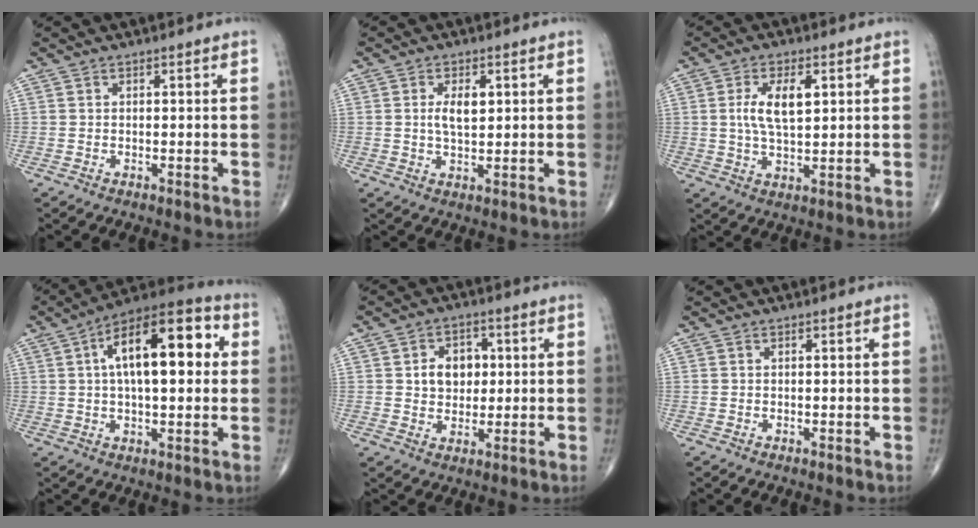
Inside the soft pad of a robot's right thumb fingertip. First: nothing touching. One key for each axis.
{"total": 4.5, "fx": 1.0, "fy": 2.2, "fz": 3.8, "tx": -0.064, "ty": -0.007, "tz": 0.018}
{"total": 7.6, "fx": 1.8, "fy": 3.3, "fz": 6.6, "tx": -0.124, "ty": -0.006, "tz": 0.033}
{"total": 19.0, "fx": 3.7, "fy": 8.3, "fz": 16.7, "tx": -0.233, "ty": 0.026, "tz": 0.046}
{"total": 7.0, "fx": 1.1, "fy": 5.4, "fz": 4.3, "tx": -0.035, "ty": 0.000, "tz": 0.017}
{"total": 0.0}